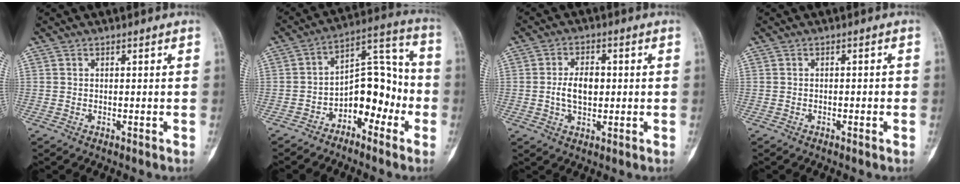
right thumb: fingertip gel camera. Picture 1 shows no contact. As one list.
[{"total": 11.5, "force": [-4.4, 6.9, 8.1], "torque": [-0.083, 0.070, -0.077]}, {"total": 6.1, "force": [0.0, 3.7, 4.9], "torque": [-0.081, 0.007, -0.002]}, {"total": 1.4, "force": [-0.3, 0.6, 1.3], "torque": [-0.016, 0.001, -0.005]}]